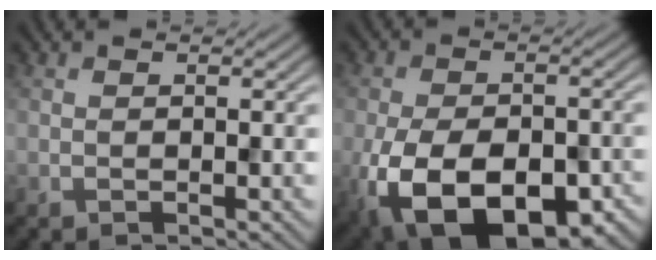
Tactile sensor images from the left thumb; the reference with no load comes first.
{"total": 16.0, "force": [-7.4, 9.1, 10.8], "torque": [-0.204, -0.047, -0.104]}